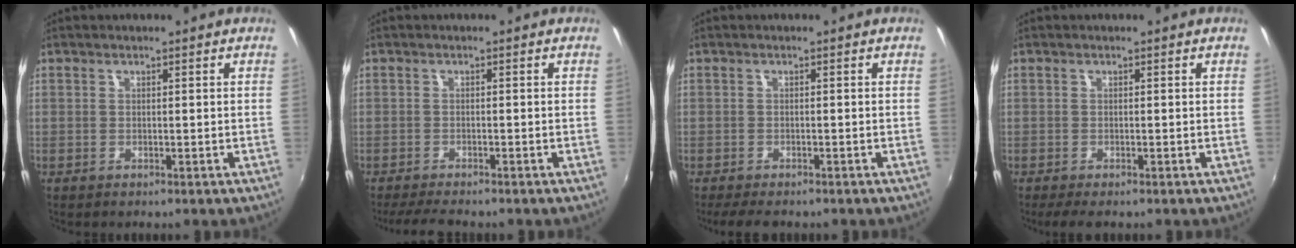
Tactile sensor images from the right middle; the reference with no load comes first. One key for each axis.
{"total": 5.2, "fx": -4.5, "fy": 0.7, "fz": 2.5, "tx": -0.058, "ty": -0.020, "tz": -0.076}
{"total": 5.0, "fx": -4.0, "fy": 1.5, "fz": 2.6, "tx": -0.056, "ty": -0.023, "tz": -0.067}
{"total": 2.9, "fx": -2.1, "fy": 0.8, "fz": 1.8, "tx": -0.034, "ty": -0.016, "tz": -0.031}